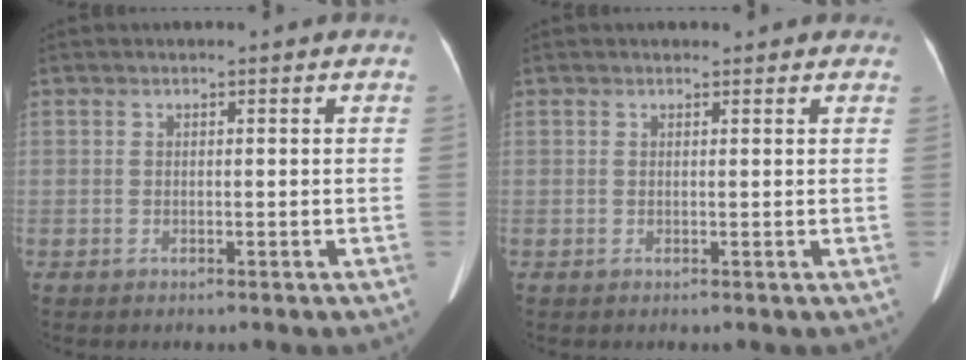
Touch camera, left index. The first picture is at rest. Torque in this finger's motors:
{"motor_torque": [0.48, -1.08, -0.15, -0.02]}